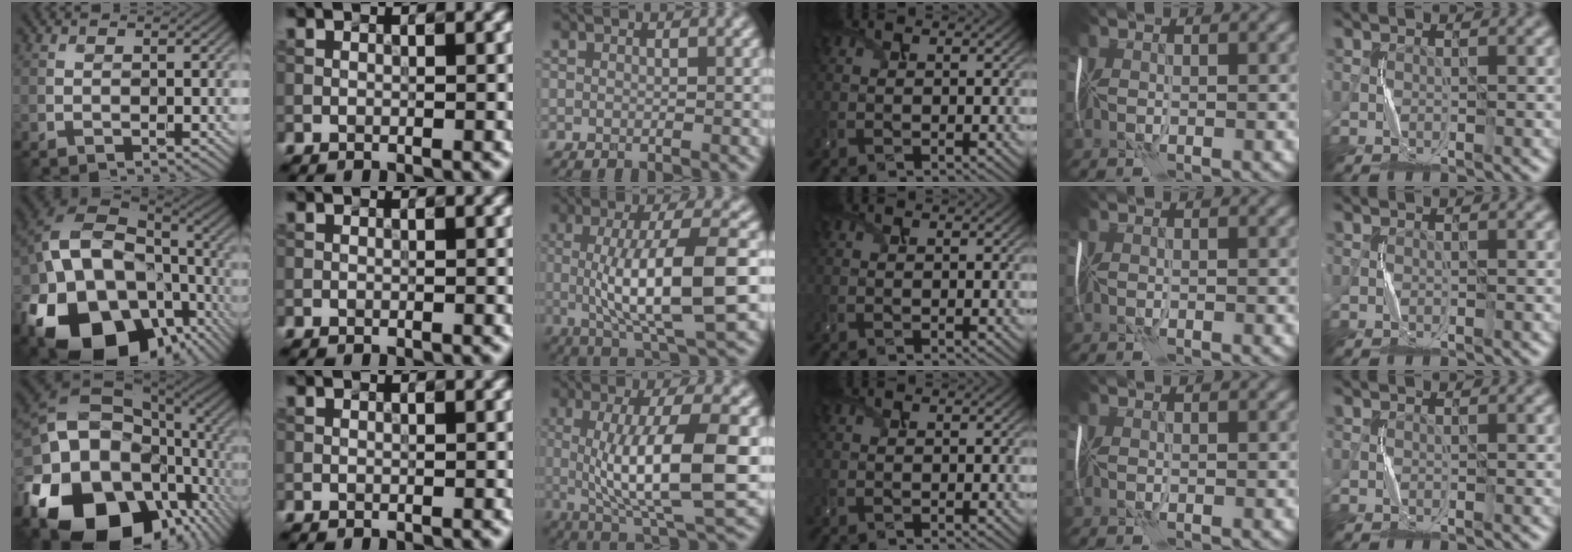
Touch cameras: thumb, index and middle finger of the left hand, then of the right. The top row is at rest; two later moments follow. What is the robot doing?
{"motion": "shake", "object": "handbell"}